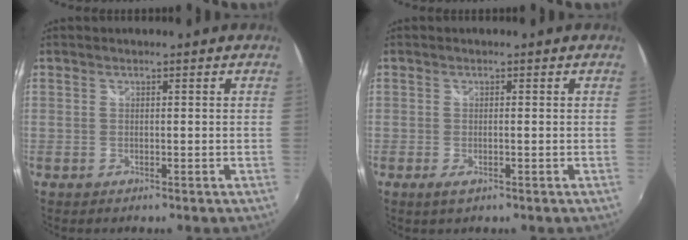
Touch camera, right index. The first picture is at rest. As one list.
[{"total": 1.9, "force": [-0.5, 0.3, 1.8], "torque": [-0.032, -0.006, -0.007]}]